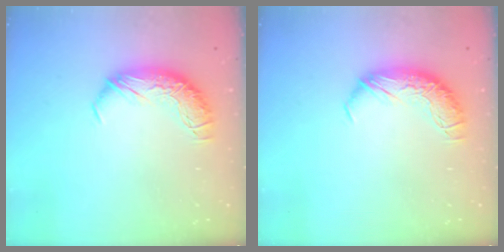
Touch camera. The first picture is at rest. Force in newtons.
{"total": 0.0}